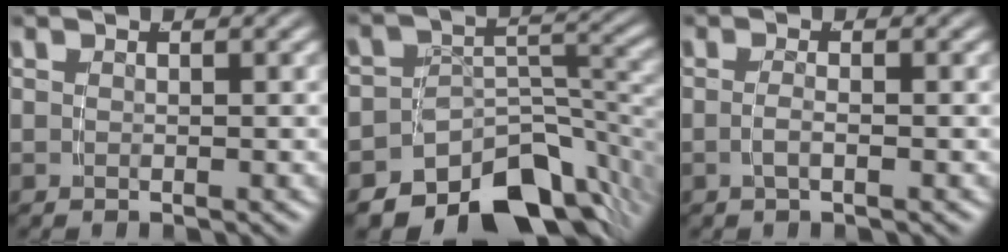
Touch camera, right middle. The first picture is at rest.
{"total": 14.6, "force": [-9.0, 8.9, 7.4], "torque": [-0.113, -0.031, -0.133]}
{"total": 1.4, "force": [-0.9, -0.5, 0.9], "torque": [-0.024, -0.008, -0.011]}